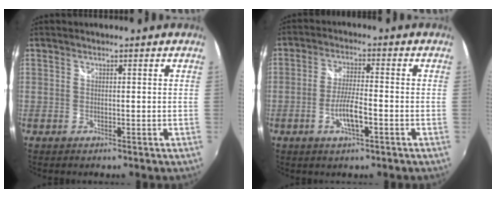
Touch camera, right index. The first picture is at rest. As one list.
[{"total": 6.0, "force": [-2.4, 1.0, 5.4], "torque": [-0.106, 0.000, -0.043]}]